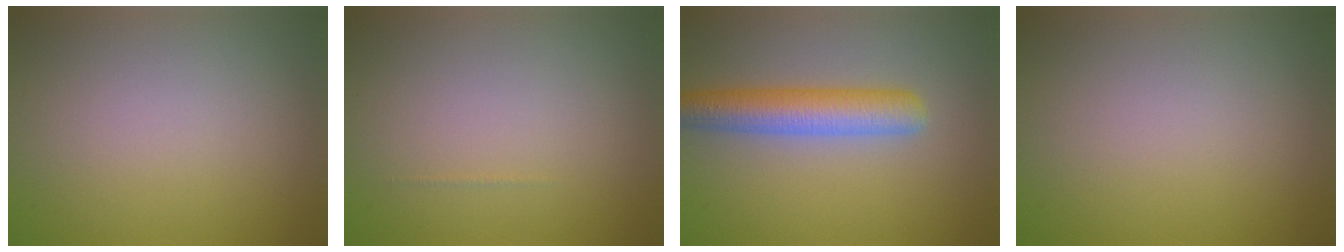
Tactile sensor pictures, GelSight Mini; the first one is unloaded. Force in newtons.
{"total": 0.0}
{"total": 5.1, "press": 5.1, "slide": 0.2}
{"total": 0.0}